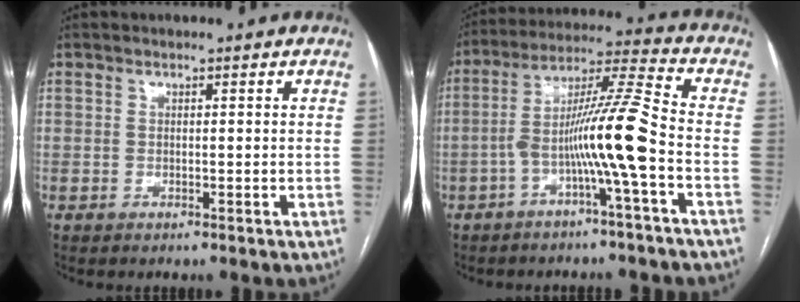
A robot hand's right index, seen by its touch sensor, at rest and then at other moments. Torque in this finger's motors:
{"motor_torque": [1.22, -0.58, 0.40, 0.21]}